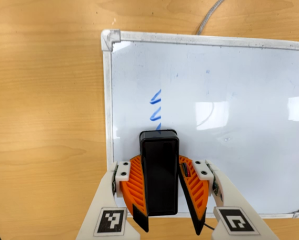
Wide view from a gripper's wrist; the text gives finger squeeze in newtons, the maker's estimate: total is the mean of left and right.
{"total": 8.2, "left": 8.6, "right": 7.9}